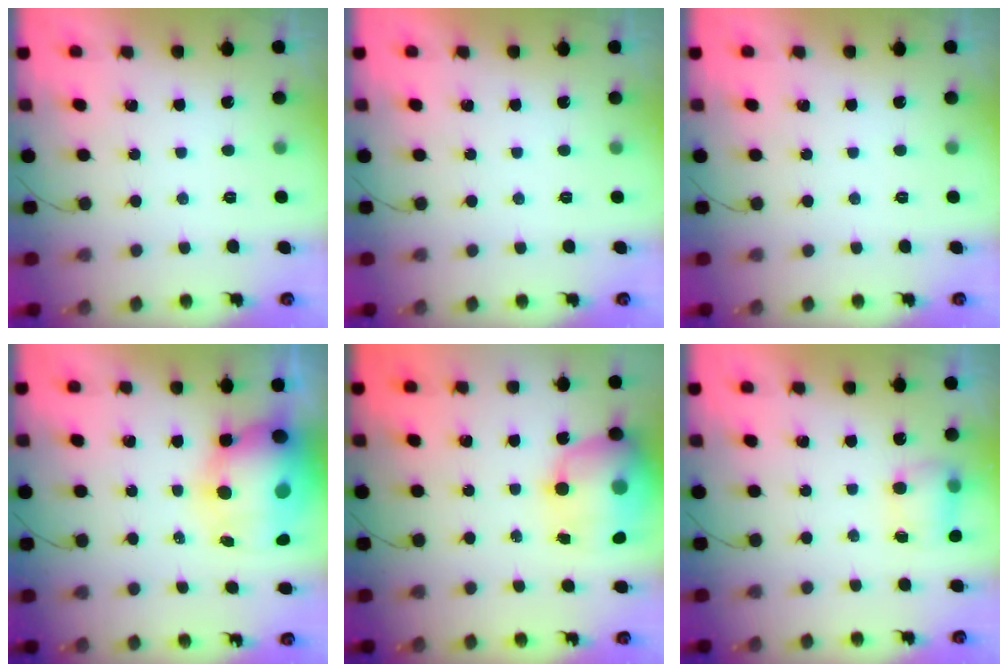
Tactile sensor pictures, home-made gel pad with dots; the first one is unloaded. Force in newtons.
{"total": 0.0}
{"total": 0.0}
{"total": 15.7, "press": 15.3, "slide": 3.8}
{"total": 17.6, "press": 17.0, "slide": 4.5}
{"total": 5.8, "press": 5.6, "slide": 1.5}